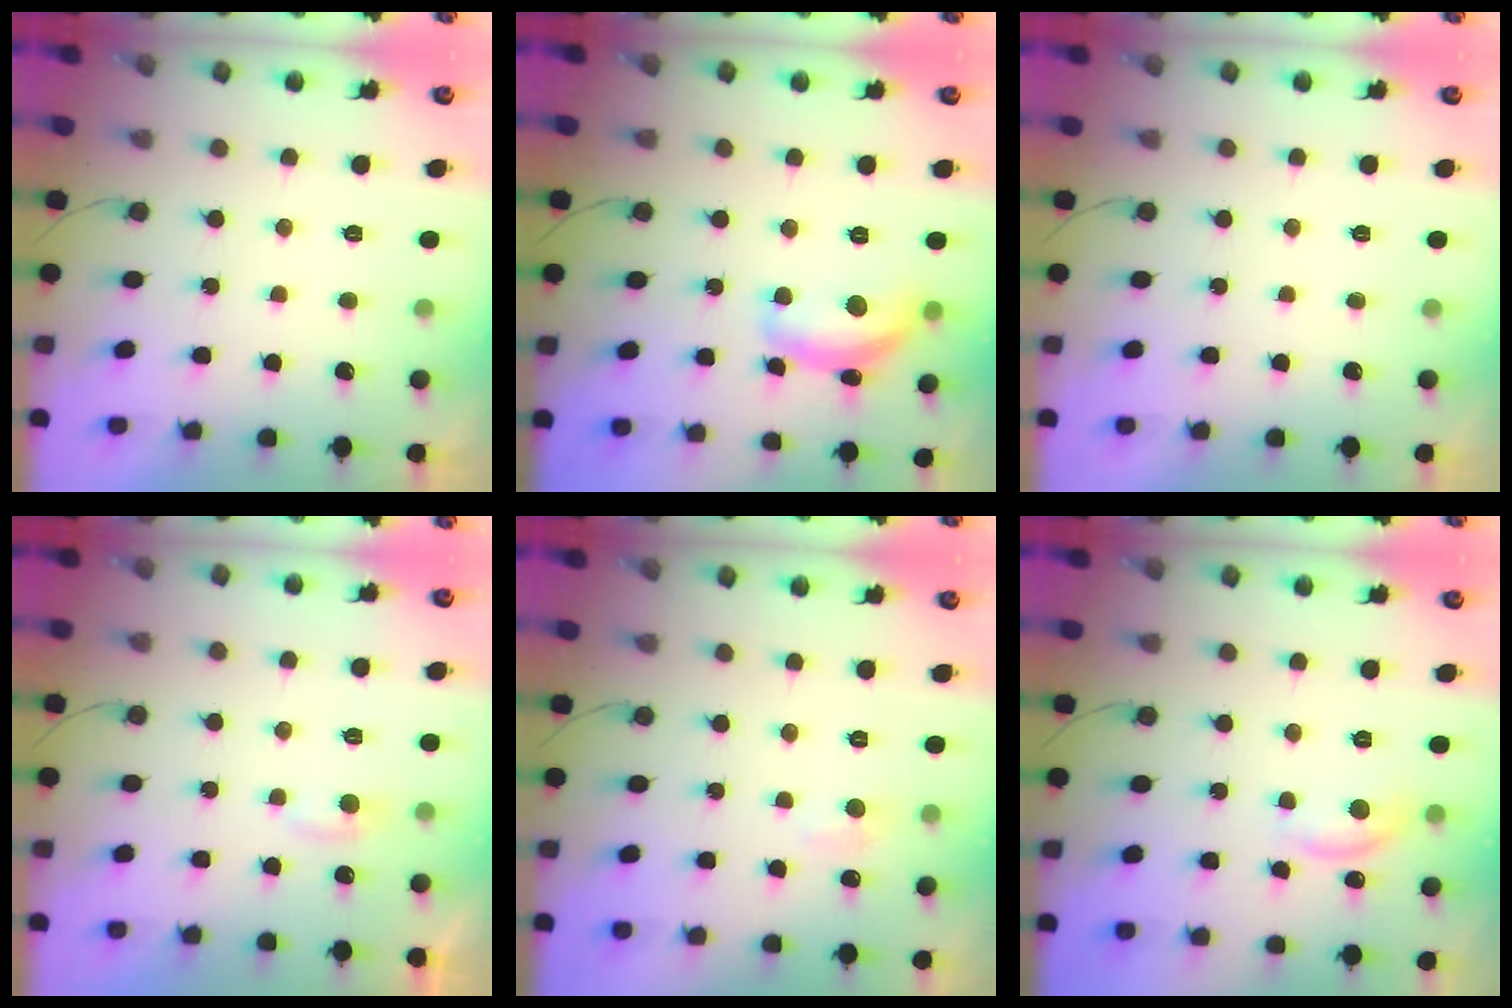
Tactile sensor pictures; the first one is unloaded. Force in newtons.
{"total": 12.3, "press": 12.3, "slide": 0.9}
{"total": 0.0}
{"total": 2.8, "press": 2.8, "slide": 0.4}
{"total": 5.5, "press": 5.4, "slide": 0.9}
{"total": 9.1, "press": 9.1, "slide": 0.5}